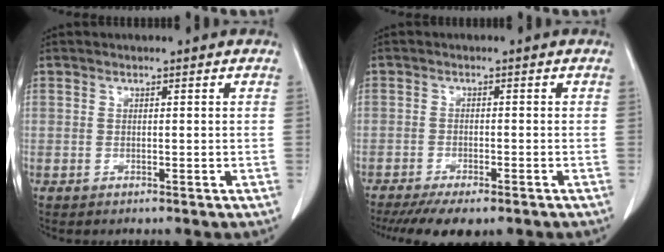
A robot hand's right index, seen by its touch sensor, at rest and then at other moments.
{"total": 8.0, "force": [-6.1, 2.6, 4.5], "torque": [-0.063, -0.010, -0.092]}